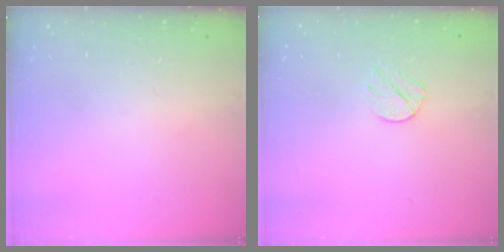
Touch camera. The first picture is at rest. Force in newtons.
{"total": 5.8, "press": 5.7, "slide": 1.0}